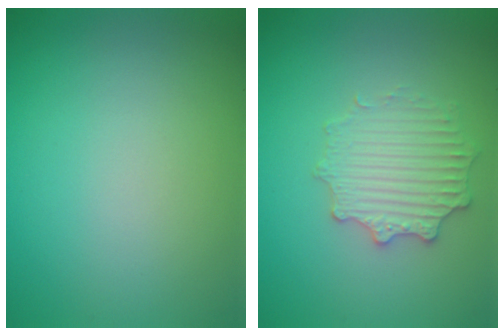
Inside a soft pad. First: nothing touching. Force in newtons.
{"total": 2.9, "press": 2.9, "slide": 0.6}